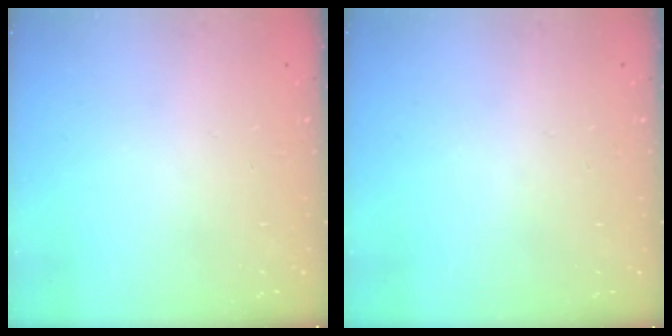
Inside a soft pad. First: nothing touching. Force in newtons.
{"total": 0.0}